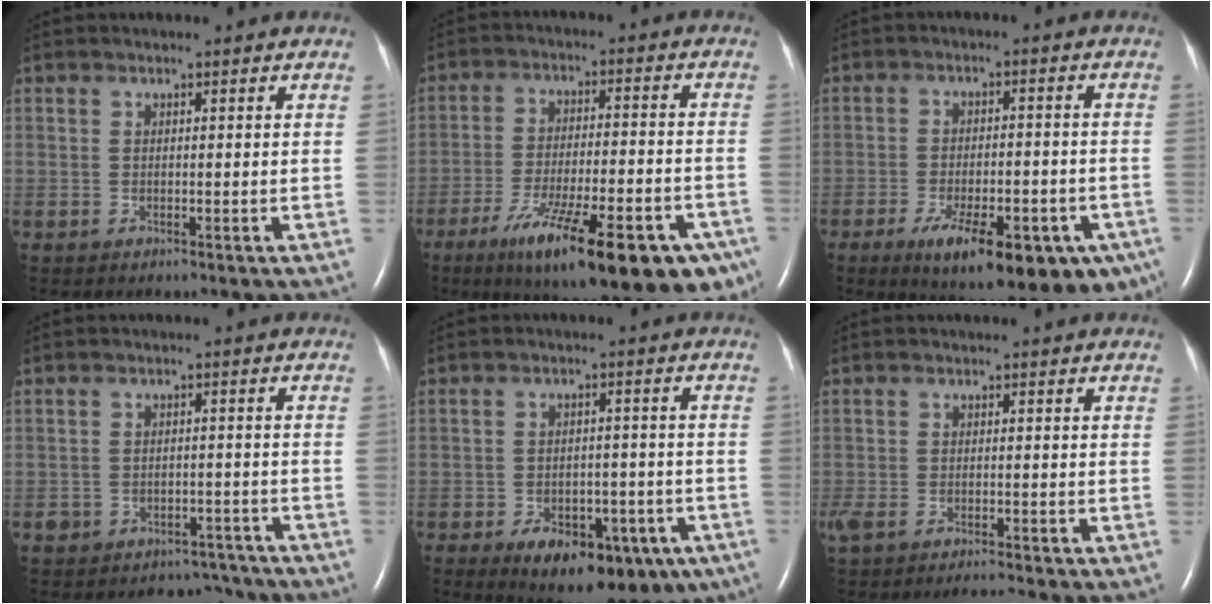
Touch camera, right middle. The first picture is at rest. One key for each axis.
{"total": 23.4, "fx": -14.2, "fy": 5.6, "fz": 17.7, "tx": -0.203, "ty": -0.014, "tz": -0.208}
{"total": 18.4, "fx": -10.5, "fy": 6.7, "fz": 13.6, "tx": -0.134, "ty": -0.005, "tz": -0.143}
{"total": 6.1, "fx": -5.1, "fy": 3.4, "fz": -0.2, "tx": 0.014, "ty": 0.028, "tz": -0.066}
{"total": 13.6, "fx": -7.6, "fy": 7.0, "fz": 8.8, "tx": -0.110, "ty": 0.007, "tz": -0.099}
{"total": 4.9, "fx": -4.0, "fy": 1.2, "fz": 2.6, "tx": -0.065, "ty": -0.002, "tz": -0.073}